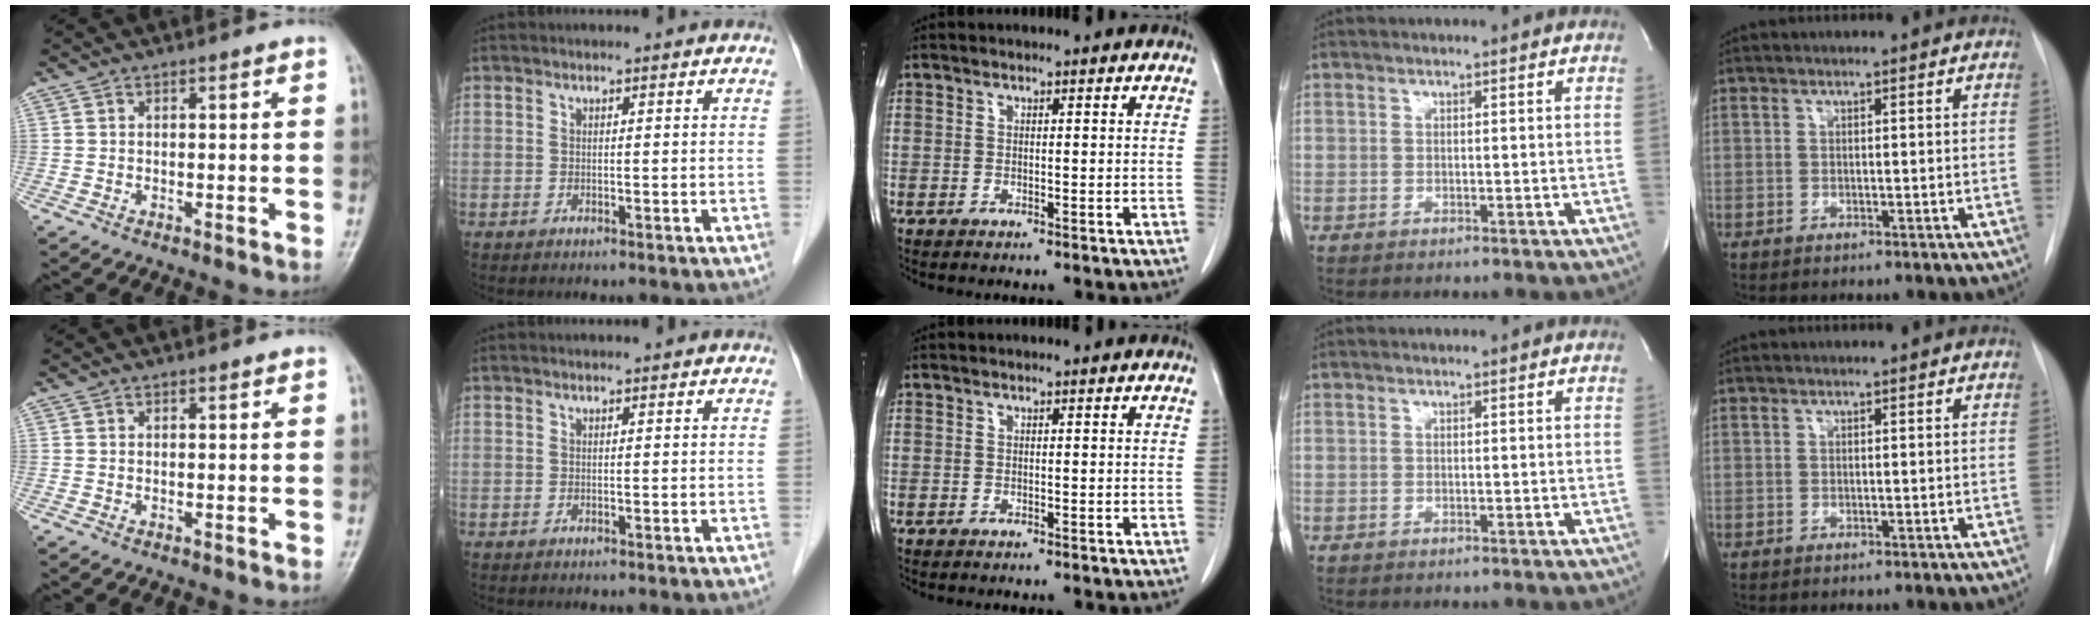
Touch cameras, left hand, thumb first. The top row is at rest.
{}